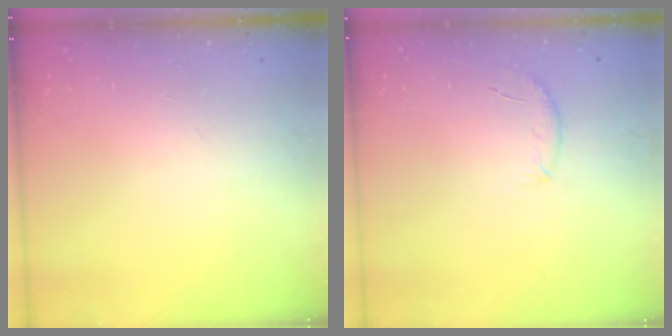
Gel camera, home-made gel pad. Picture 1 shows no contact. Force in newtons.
{"total": 6.9, "press": 6.7, "slide": 1.8}